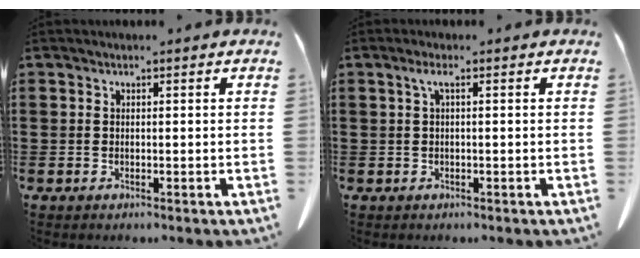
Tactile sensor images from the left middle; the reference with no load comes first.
{"total": 1.7, "force": [0.1, 0.2, 1.6], "torque": [-0.032, 0.003, 0.001]}